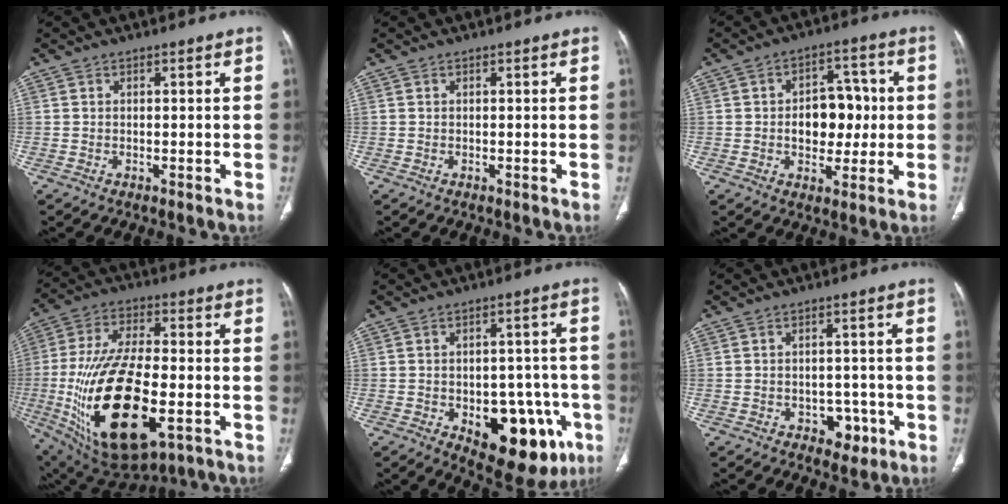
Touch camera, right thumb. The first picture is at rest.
{"total": 0.0}
{"total": 10.5, "force": [-0.1, 7.3, 7.6], "torque": [-0.063, 0.022, 0.001]}
{"total": 26.9, "force": [-6.6, 12.1, 23.1], "torque": [-0.491, -0.013, -0.093]}
{"total": 17.9, "force": [-6.4, 9.8, 13.5], "torque": [-0.131, 0.027, -0.065]}
{"total": 4.9, "force": [-2.1, 3.6, 2.6], "torque": [-0.011, 0.016, -0.021]}